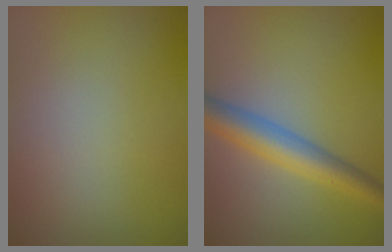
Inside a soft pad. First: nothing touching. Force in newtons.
{"total": 4.5, "press": 4.5, "slide": 0.1}